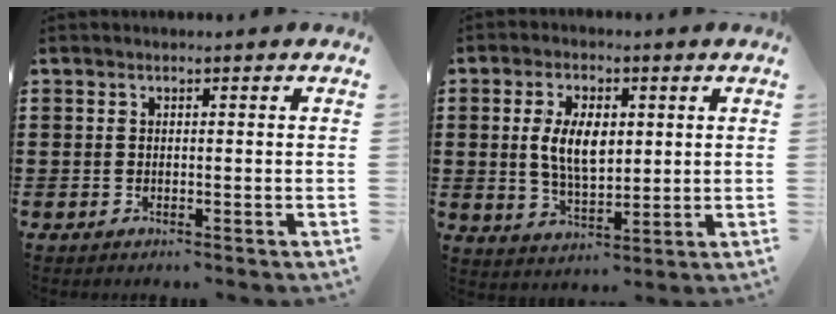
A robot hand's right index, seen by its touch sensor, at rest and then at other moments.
{"total": 7.2, "force": [0.9, 3.8, 6.1], "torque": [-0.121, 0.008, 0.012]}